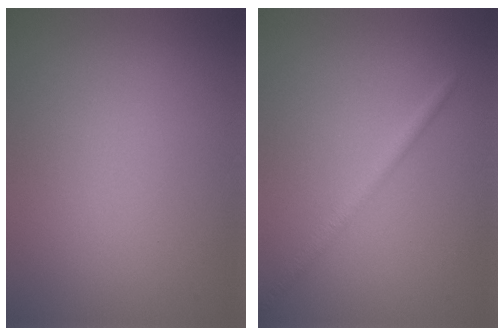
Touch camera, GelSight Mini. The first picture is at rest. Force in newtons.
{"total": 1.6, "press": 1.6, "slide": 0.1}